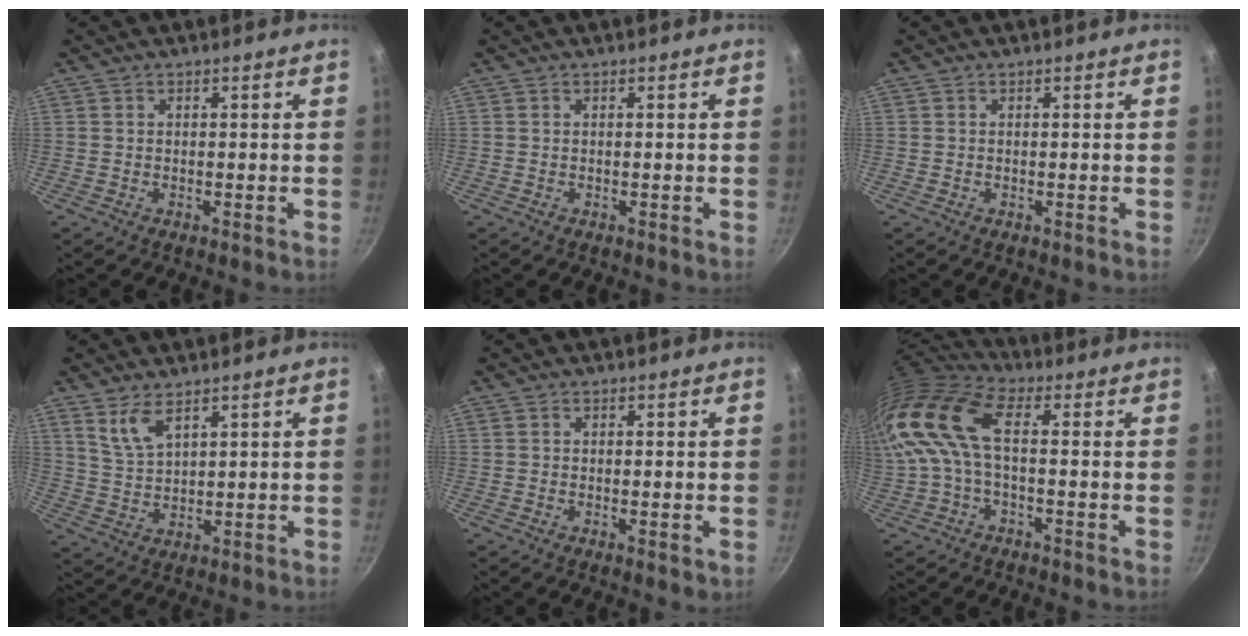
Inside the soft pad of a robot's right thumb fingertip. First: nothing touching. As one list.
[{"total": 0.0}, {"total": 0.0}, {"total": 5.6, "force": [3.6, 2.3, 3.6], "torque": [-0.067, -0.023, 0.080]}, {"total": 0.9, "force": [0.0, 0.3, 0.8], "torque": [-0.013, -0.003, -0.003]}, {"total": 14.5, "force": [1.7, 7.4, 12.4], "torque": [-0.261, 0.024, 0.018]}]